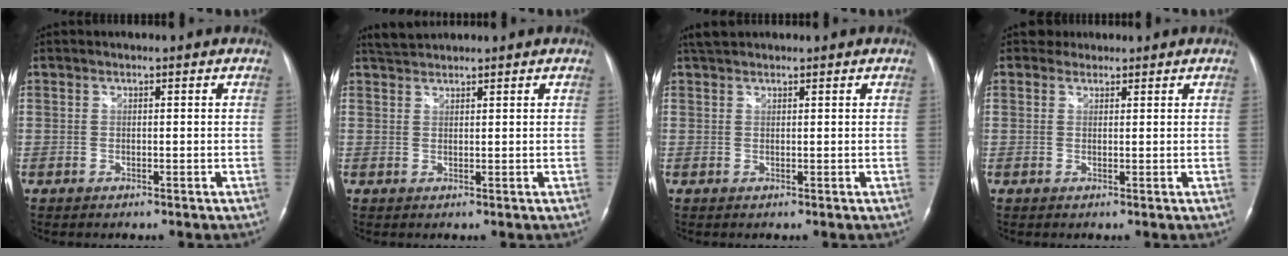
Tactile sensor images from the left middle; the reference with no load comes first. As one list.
[{"total": 2.2, "force": [2.2, -0.1, 0.1], "torque": [-0.011, 0.011, 0.047]}, {"total": 2.2, "force": [2.1, 0.6, 0.7], "torque": [-0.016, 0.015, 0.038]}, {"total": 1.5, "force": [1.3, 0.7, -0.5], "torque": [0.007, 0.007, 0.017]}]